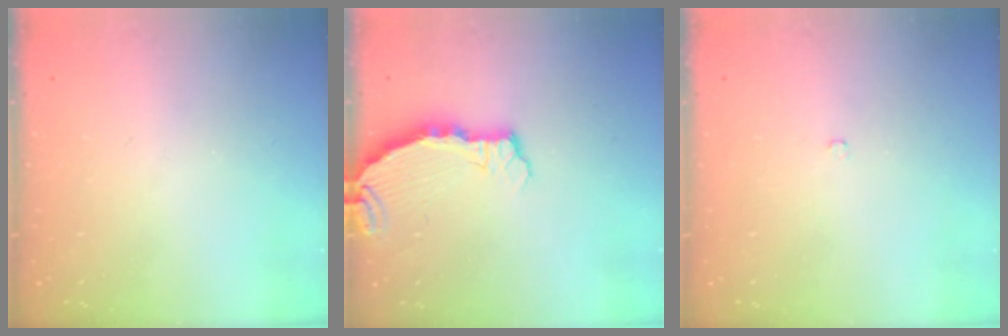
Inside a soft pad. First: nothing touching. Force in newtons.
{"total": 4.4, "press": 4.4, "slide": 0.4}
{"total": 2.1, "press": 2.1, "slide": 0.4}